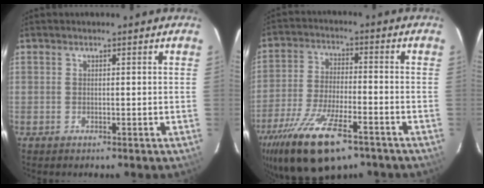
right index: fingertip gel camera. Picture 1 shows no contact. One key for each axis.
{"total": 17.9, "fx": -11.5, "fy": 6.3, "fz": 12.2, "tx": -0.250, "ty": -0.043, "tz": -0.201}